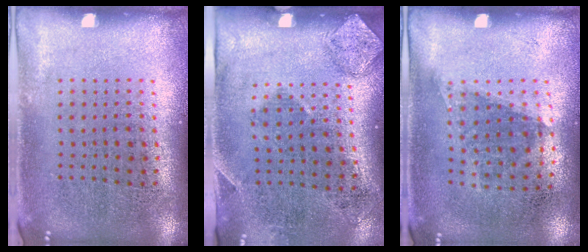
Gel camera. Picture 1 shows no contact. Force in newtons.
{"total": 1.8, "press": 1.1, "slide": 1.4}
{"total": 1.1, "press": 0.8, "slide": 0.8}